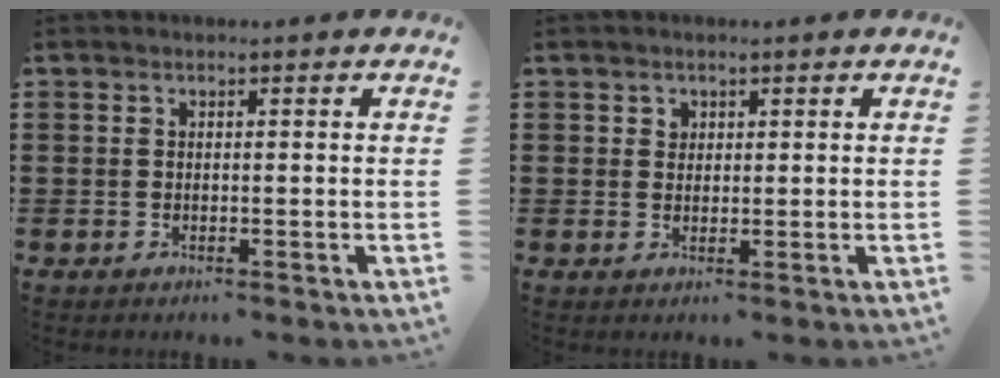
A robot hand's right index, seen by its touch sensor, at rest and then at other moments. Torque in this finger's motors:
{"motor_torque": [0.01, 0.01, 0.00, 0.00]}